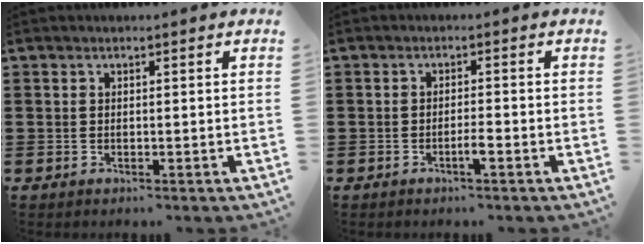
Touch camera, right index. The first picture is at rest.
{"total": 2.0, "force": [-1.2, 0.1, 1.7], "torque": [-0.030, -0.002, -0.020]}